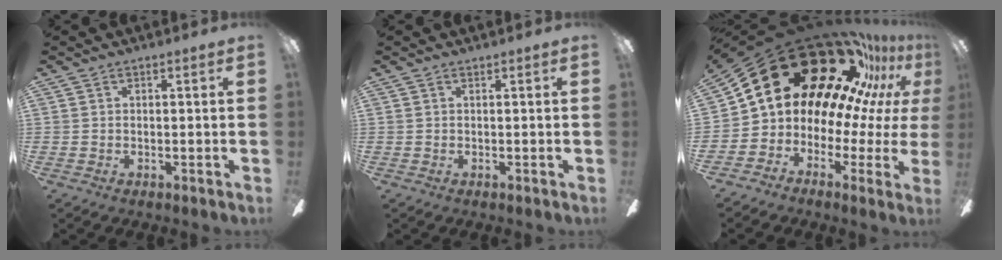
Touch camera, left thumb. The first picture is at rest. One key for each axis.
{"total": 0.0}
{"total": 26.8, "fx": 15.4, "fy": 15.3, "fz": 15.7, "tx": -0.258, "ty": -0.120, "tz": 0.296}